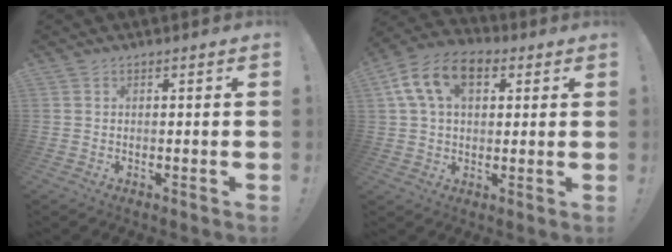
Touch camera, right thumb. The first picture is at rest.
{"total": 14.2, "force": [5.1, 9.0, 9.6], "torque": [-0.167, 0.000, 0.096]}